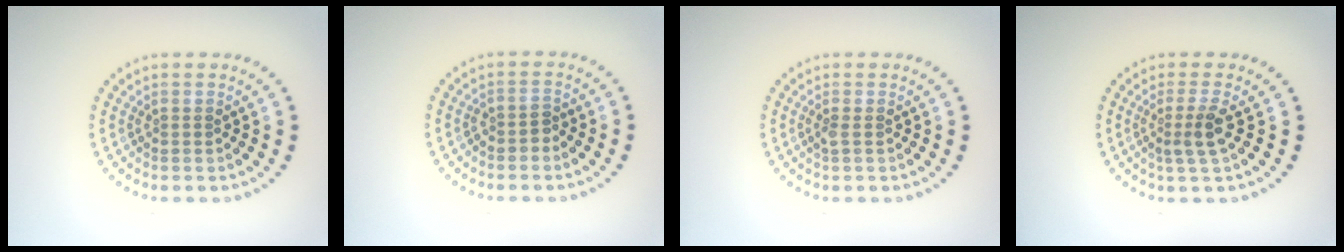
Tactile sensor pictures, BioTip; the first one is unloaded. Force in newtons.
{"total": 1.2, "press": 1.1, "slide": 0.6}
{"total": 0.6, "press": 0.5, "slide": 0.3}
{"total": 2.3, "press": 1.8, "slide": 1.5}